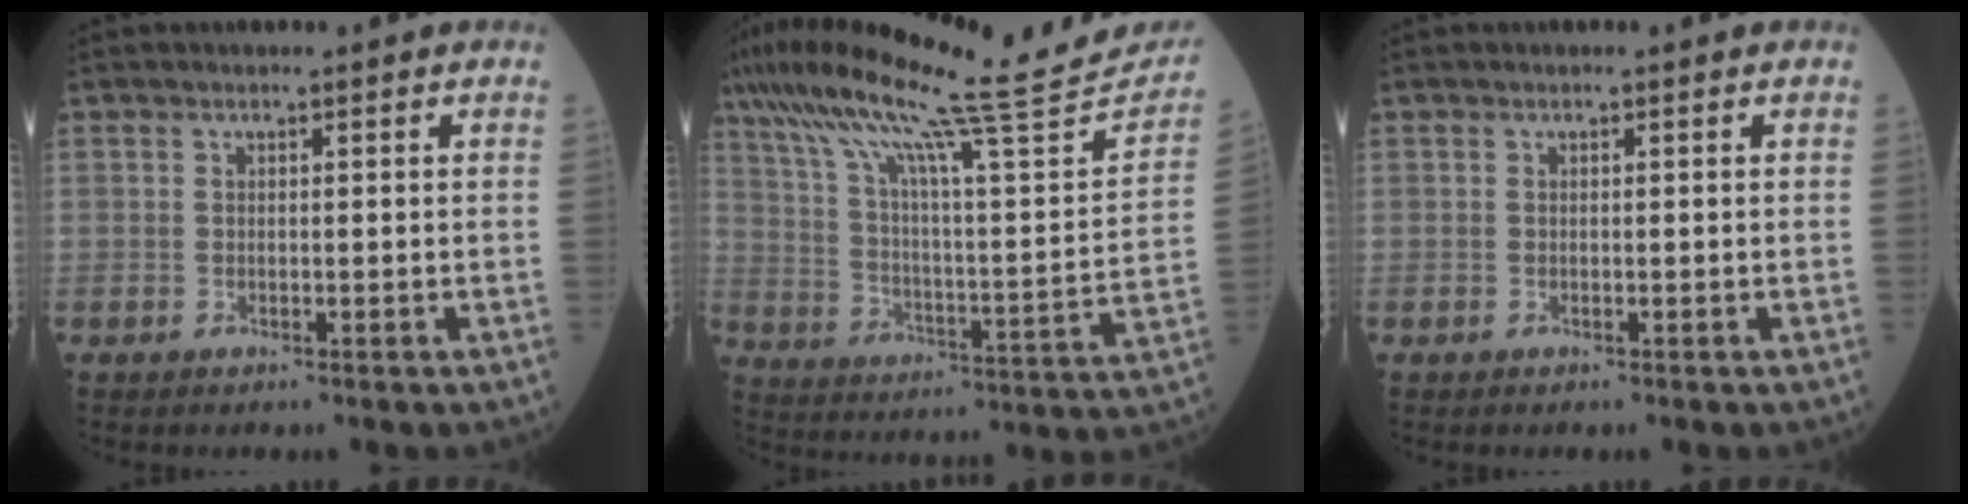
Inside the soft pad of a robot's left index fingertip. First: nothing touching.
{"total": 28.1, "force": [23.8, 0.7, 14.9], "torque": [-0.254, -0.020, 0.343]}
{"total": 0.0}